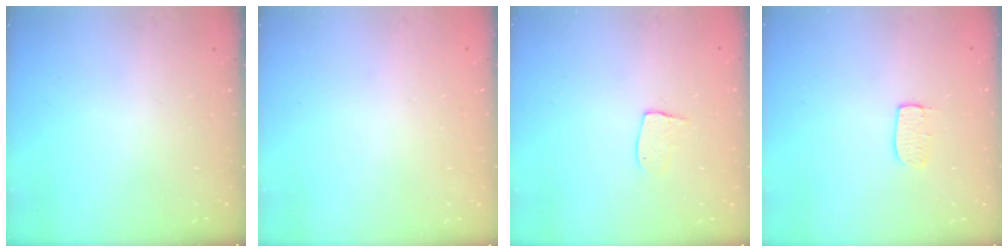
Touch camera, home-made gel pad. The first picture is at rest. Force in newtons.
{"total": 0.0}
{"total": 5.9, "press": 5.9, "slide": 0.4}
{"total": 5.2, "press": 5.2, "slide": 0.3}